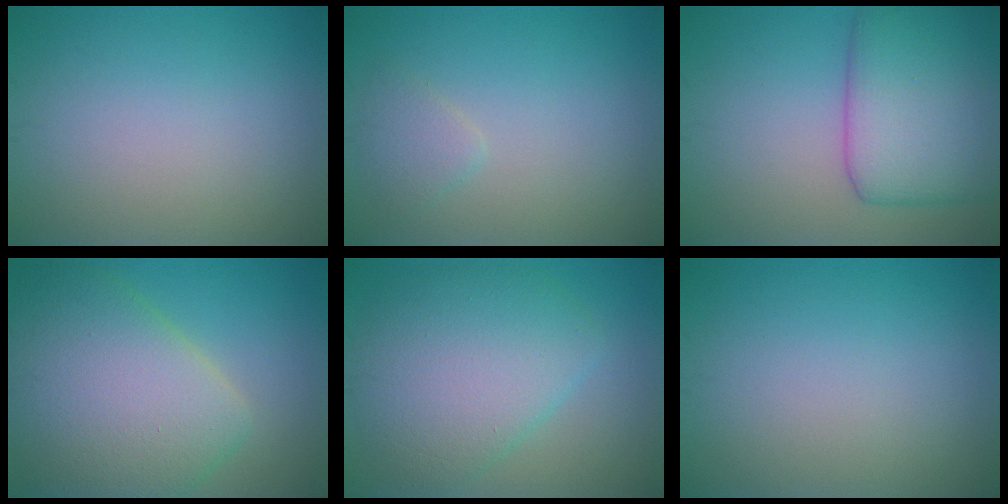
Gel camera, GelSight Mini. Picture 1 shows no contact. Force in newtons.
{"total": 1.5, "press": 1.5, "slide": 0.1}
{"total": 8.3, "press": 8.3, "slide": 0.2}
{"total": 10.3, "press": 10.3, "slide": 0.5}
{"total": 7.3, "press": 7.3, "slide": 0.2}
{"total": 0.0}